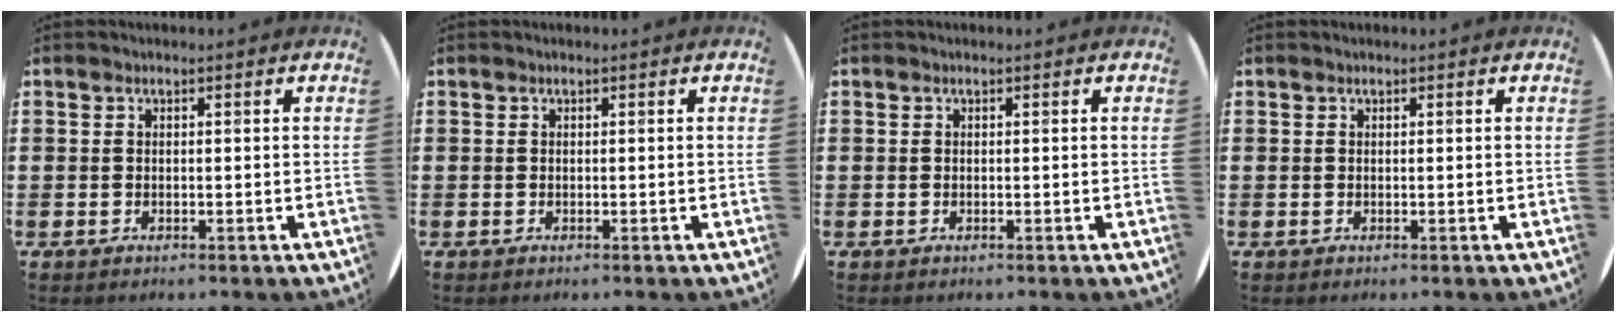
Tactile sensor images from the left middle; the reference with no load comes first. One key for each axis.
{"total": 0.0}
{"total": 0.0}
{"total": 0.0}